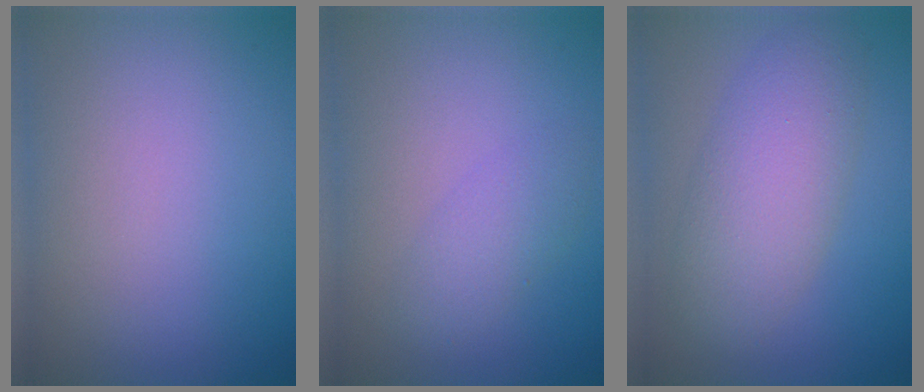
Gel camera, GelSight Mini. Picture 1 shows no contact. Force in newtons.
{"total": 2.2, "press": 2.2, "slide": 0.1}
{"total": 5.5, "press": 5.5, "slide": 0.2}